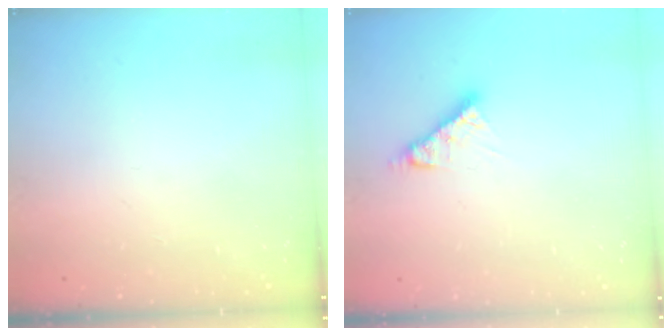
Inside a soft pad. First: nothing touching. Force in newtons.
{"total": 6.6, "press": 6.6, "slide": 0.4}